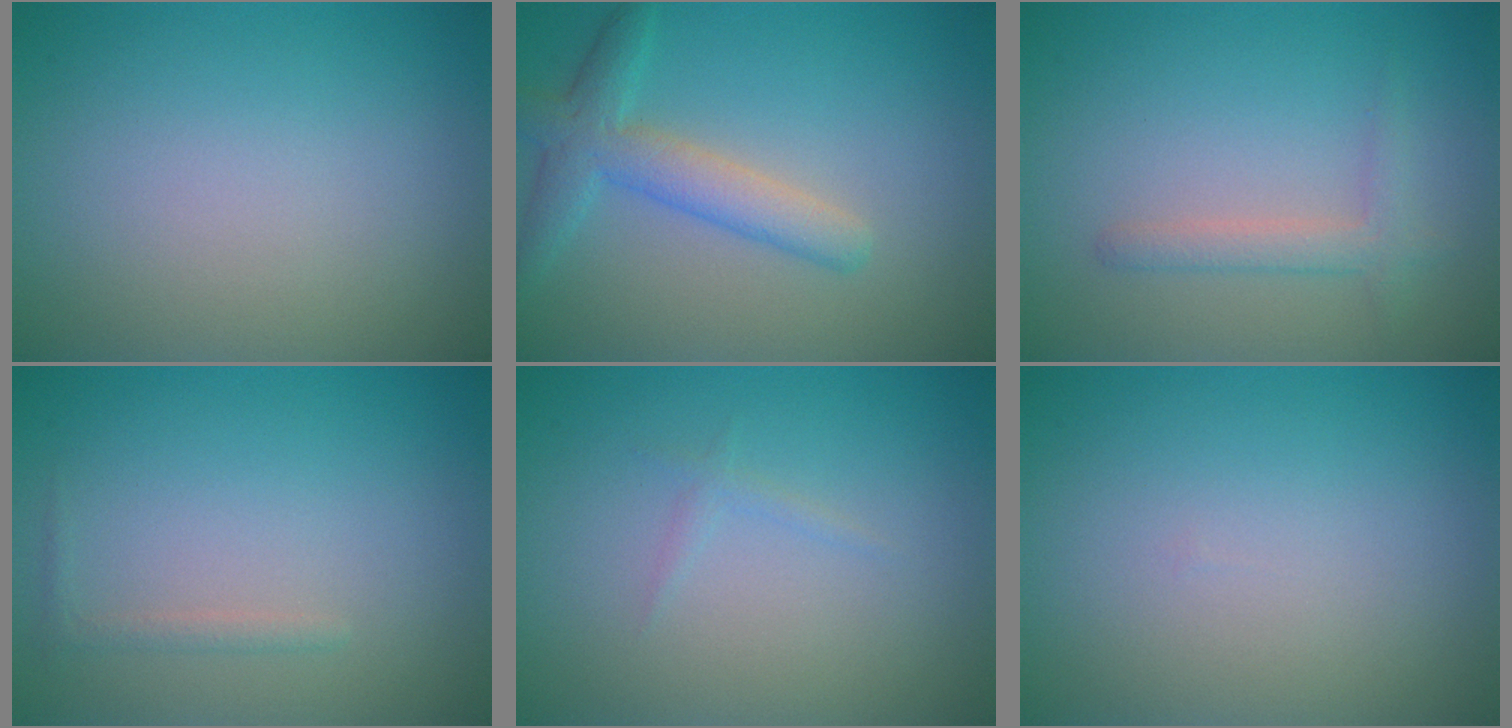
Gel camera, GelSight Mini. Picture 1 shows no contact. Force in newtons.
{"total": 3.9, "press": 3.8, "slide": 0.1}
{"total": 1.8, "press": 1.8, "slide": 0.2}
{"total": 0.8, "press": 0.8, "slide": 0.0}
{"total": 0.7, "press": 0.7, "slide": 0.1}
{"total": 0.0}